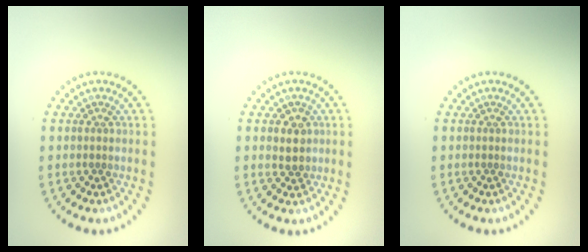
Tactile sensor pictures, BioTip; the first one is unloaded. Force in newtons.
{"total": 1.5, "press": 1.4, "slide": 0.4}
{"total": 0.0}